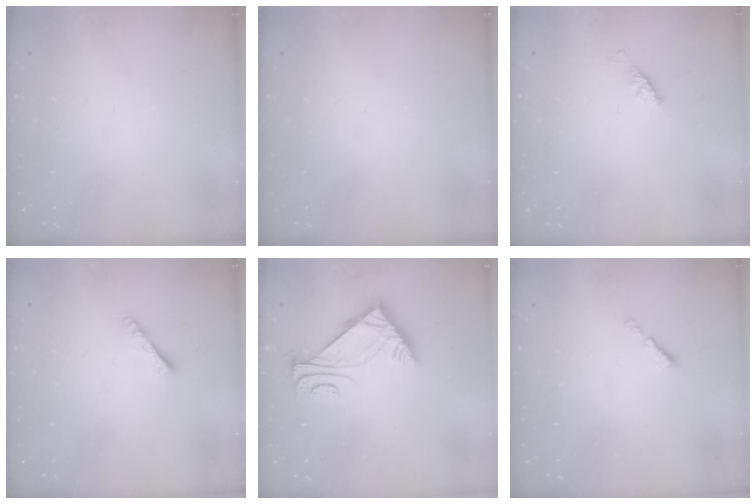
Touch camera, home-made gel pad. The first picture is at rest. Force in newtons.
{"total": 0.0}
{"total": 2.9, "press": 2.8, "slide": 0.6}
{"total": 2.9, "press": 2.8, "slide": 0.5}
{"total": 6.2, "press": 6.1, "slide": 1.2}
{"total": 0.8, "press": 0.7, "slide": 0.4}